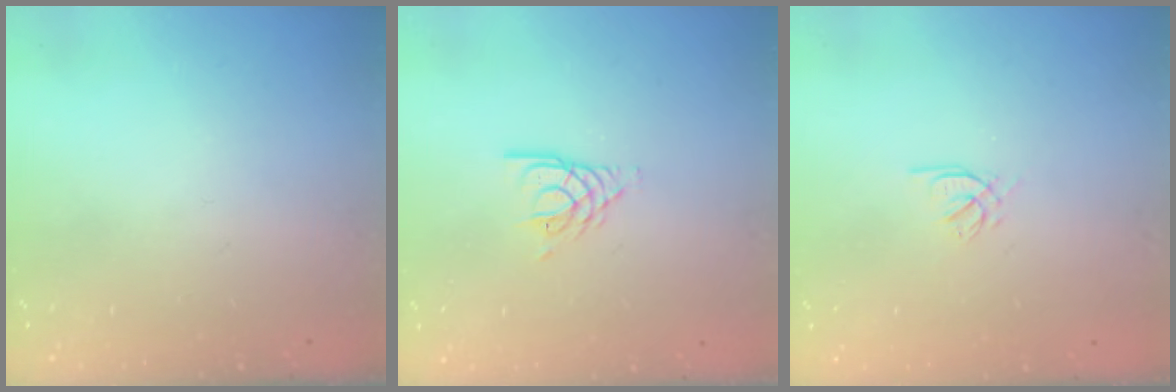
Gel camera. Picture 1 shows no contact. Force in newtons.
{"total": 4.2, "press": 4.1, "slide": 0.5}
{"total": 2.1, "press": 2.0, "slide": 0.5}